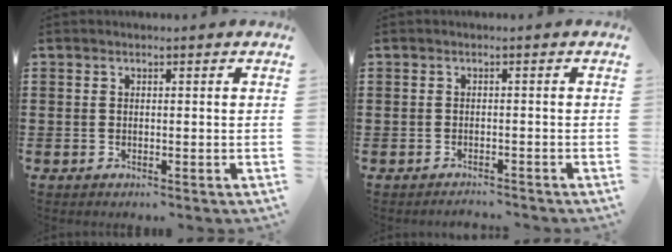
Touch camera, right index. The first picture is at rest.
{"total": 1.3, "force": [-1.3, 0.2, -0.2], "torque": [-0.001, 0.005, -0.029]}